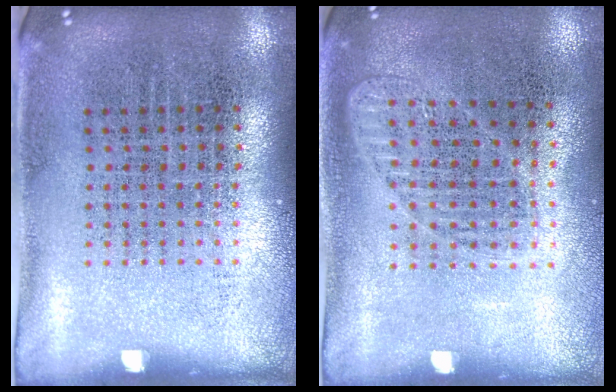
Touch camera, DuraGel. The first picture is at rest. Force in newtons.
{"total": 1.2, "press": 1.1, "slide": 0.3}